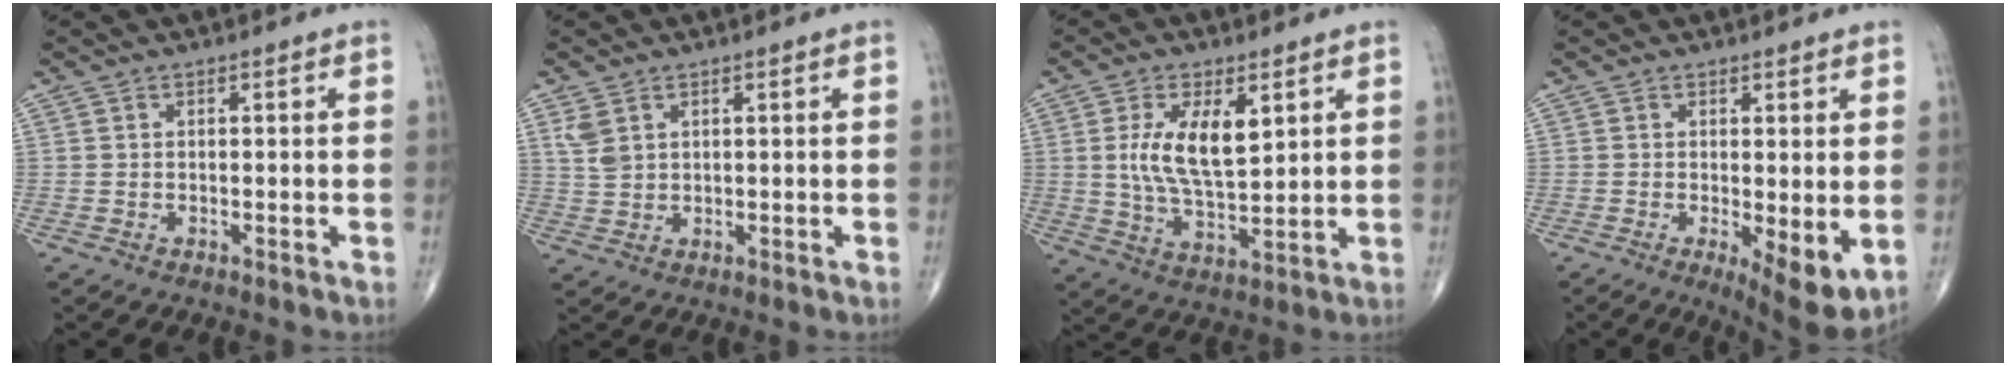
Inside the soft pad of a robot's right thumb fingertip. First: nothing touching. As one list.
[{"total": 3.5, "force": [1.6, 2.3, 2.0], "torque": [-0.041, -0.002, 0.043]}, {"total": 11.4, "force": [3.2, 5.2, 9.6], "torque": [-0.168, -0.019, 0.066]}, {"total": 7.9, "force": [-1.1, 2.6, 7.4], "torque": [-0.104, -0.023, -0.013]}]